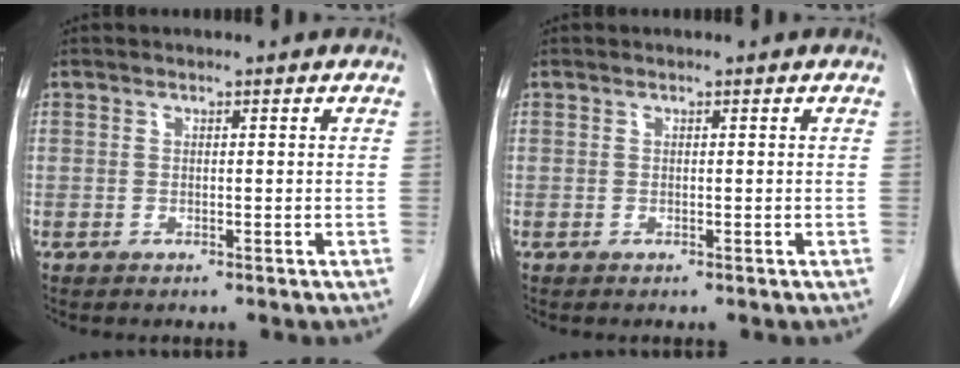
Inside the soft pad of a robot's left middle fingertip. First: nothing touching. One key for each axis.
{"total": 0.0}